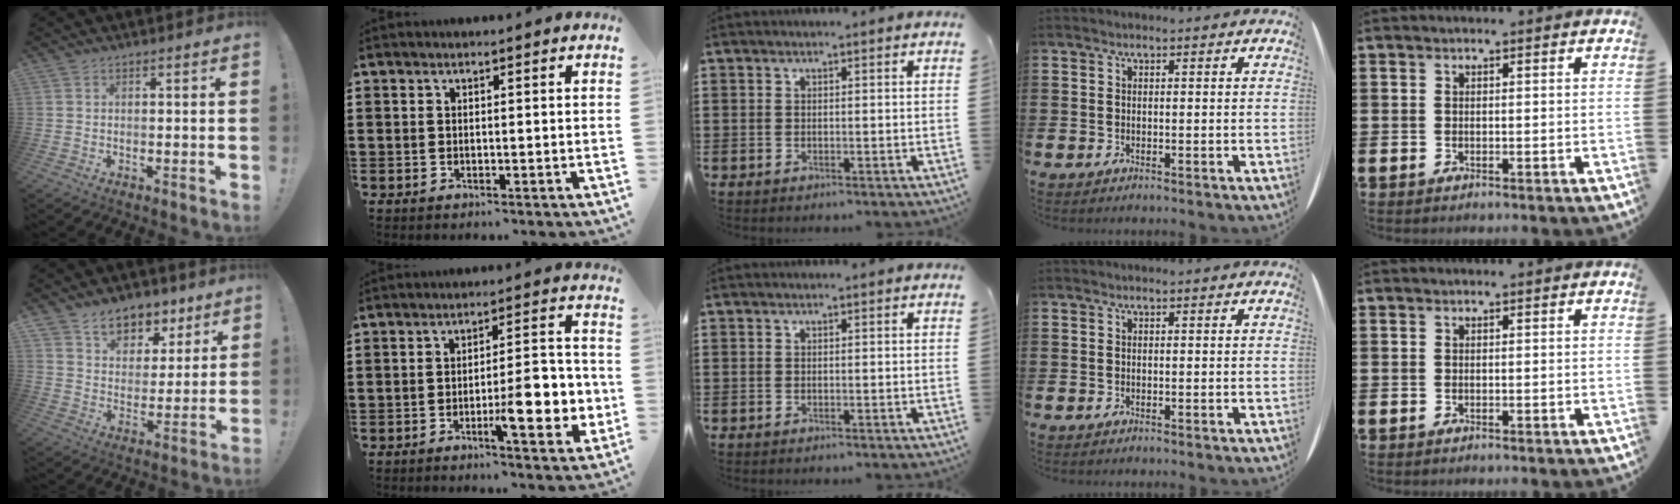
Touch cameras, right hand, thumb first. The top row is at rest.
{"thumb": {"total": 10.1, "force": [7.2, 6.5, 2.7], "torque": [-0.040, -0.054, 0.137]}, "index": {"total": 10.1, "force": [-3.0, 3.0, 9.1], "torque": [-0.120, -0.003, -0.048]}}